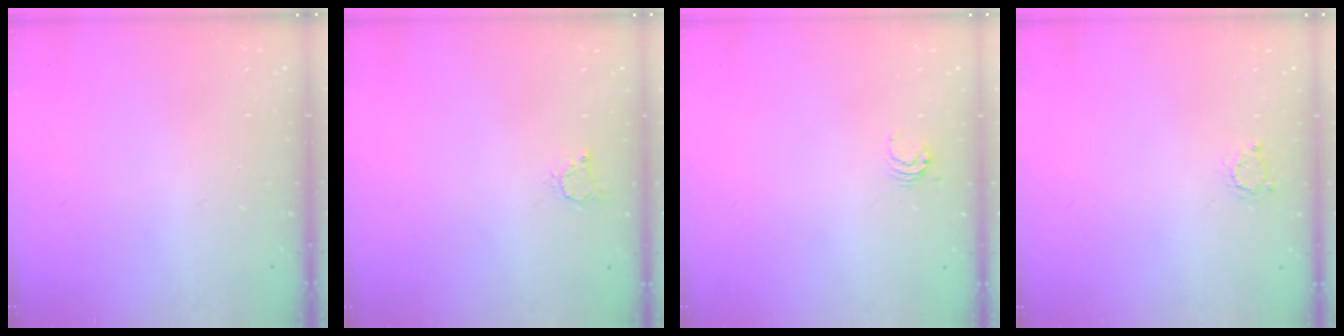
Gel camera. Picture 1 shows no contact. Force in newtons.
{"total": 3.0, "press": 3.0, "slide": 0.4}
{"total": 3.5, "press": 3.5, "slide": 0.4}
{"total": 2.5, "press": 2.5, "slide": 0.4}